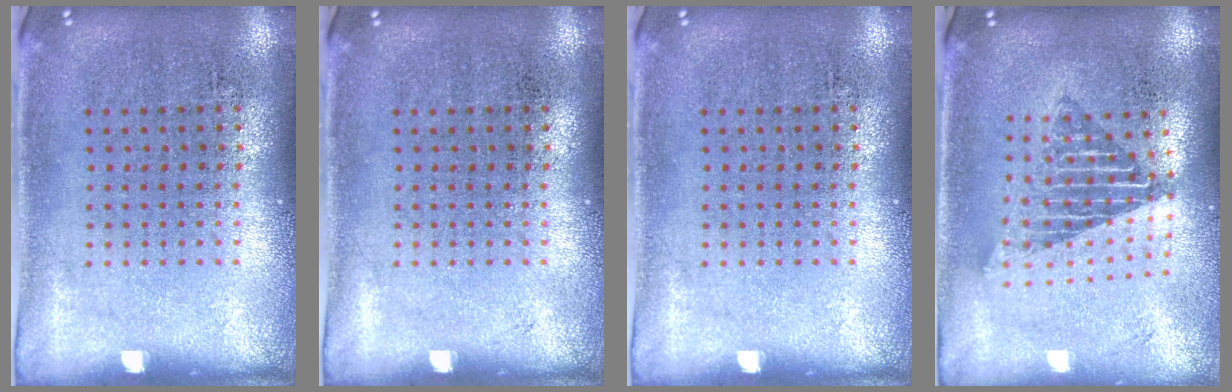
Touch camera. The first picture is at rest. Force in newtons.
{"total": 0.0}
{"total": 0.0}
{"total": 1.7, "press": 1.3, "slide": 1.0}